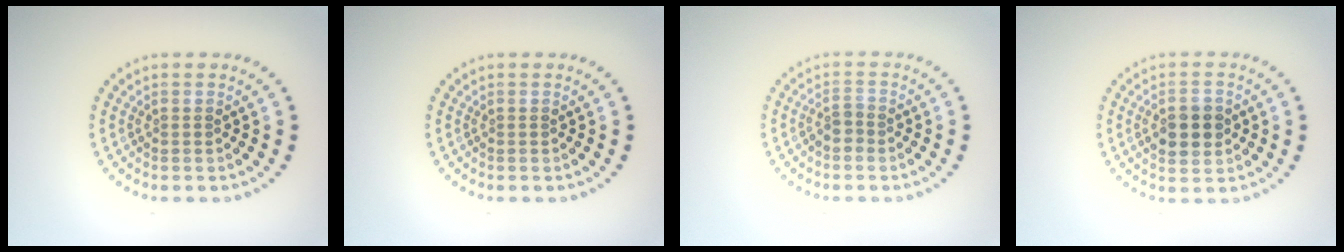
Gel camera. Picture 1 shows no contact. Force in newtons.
{"total": 0.0}
{"total": 1.6, "press": 1.3, "slide": 0.9}
{"total": 3.9, "press": 3.9, "slide": 0.2}